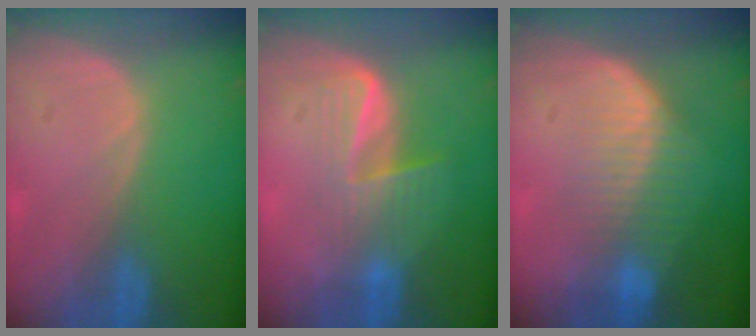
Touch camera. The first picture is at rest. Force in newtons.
{"total": 6.8, "press": 5.7, "slide": 3.8}
{"total": 7.2, "press": 6.6, "slide": 2.8}